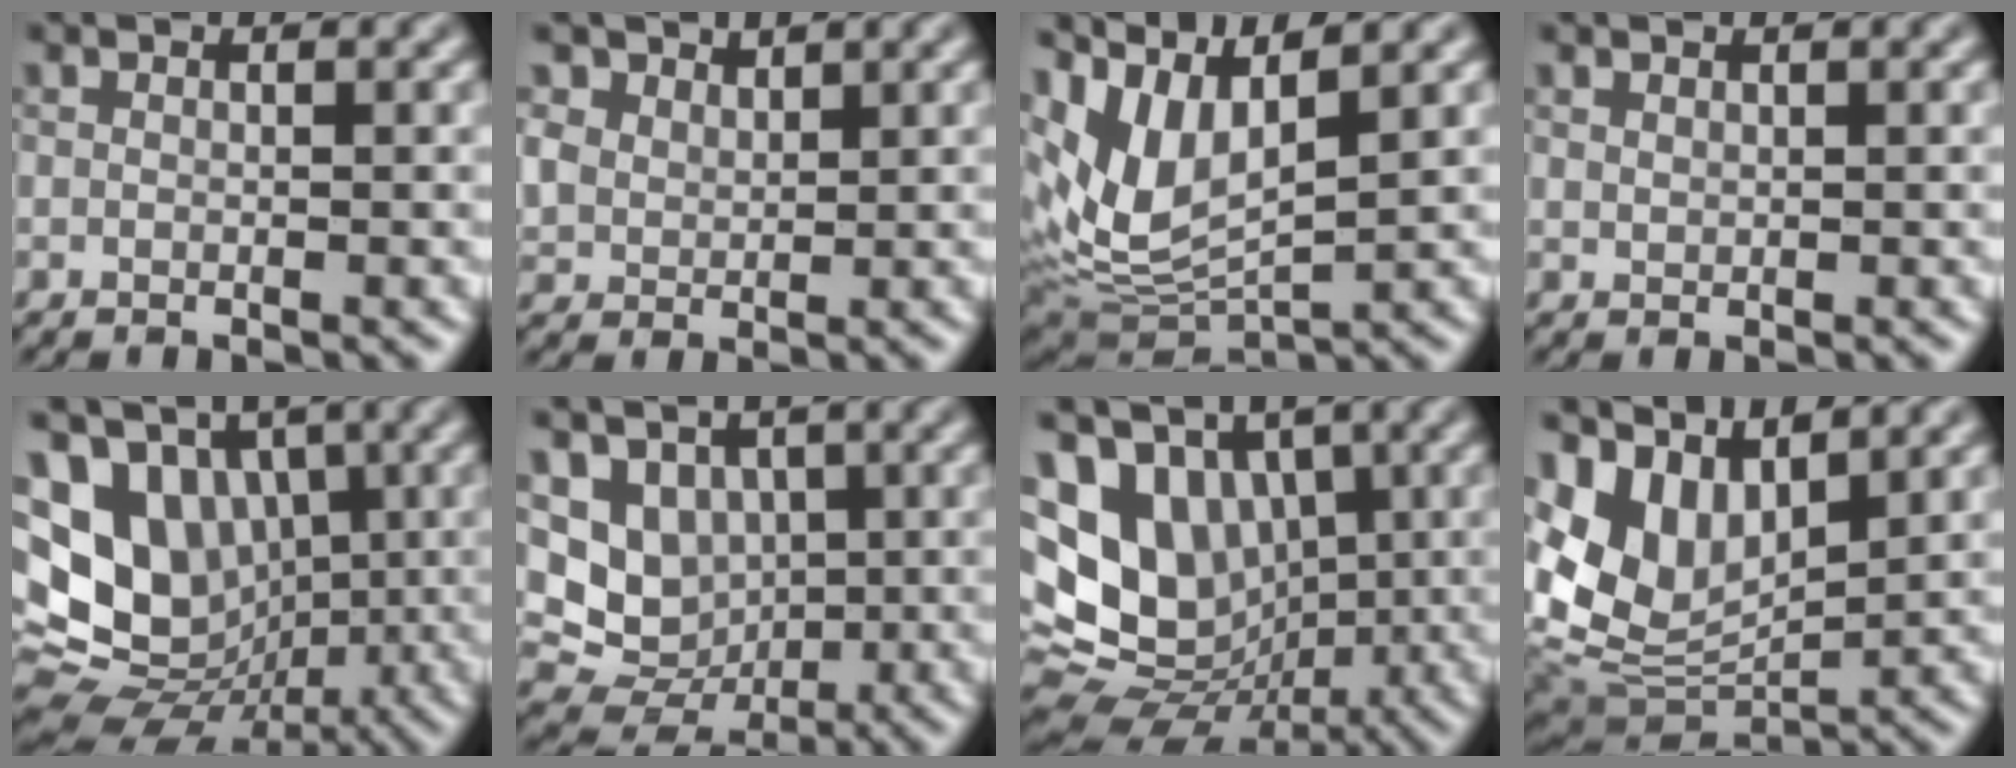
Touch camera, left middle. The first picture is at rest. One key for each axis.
{"total": 3.7, "fx": 2.7, "fy": 2.3, "fz": 1.1, "tx": -0.046, "ty": -0.008, "tz": 0.062}
{"total": 8.3, "fx": 3.6, "fy": 3.6, "fz": 6.5, "tx": -0.147, "ty": -0.005, "tz": 0.078}
{"total": 0.5, "fx": 0.5, "fy": 0.2, "fz": 0.1, "tx": -0.005, "ty": 0.001, "tz": 0.013}
{"total": 13.5, "fx": 1.9, "fy": 11.1, "fz": 7.5, "tx": -0.141, "ty": 0.006, "tz": 0.023}
{"total": 6.5, "fx": 1.3, "fy": 5.5, "fz": 3.2, "tx": -0.046, "ty": -0.014, "tz": 0.018}
{"total": 11.6, "fx": 1.9, "fy": 9.3, "fz": 6.7, "tx": -0.125, "ty": -0.003, "tz": 0.037}
{"total": 8.3, "fx": 3.8, "fy": 4.8, "fz": 5.6, "tx": -0.124, "ty": -0.002, "tz": 0.081}